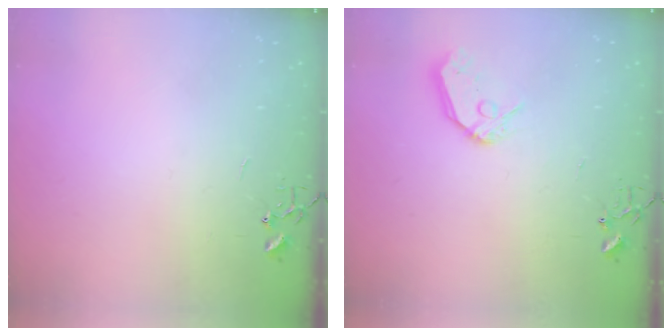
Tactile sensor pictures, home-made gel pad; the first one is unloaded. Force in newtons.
{"total": 10.5, "press": 10.5, "slide": 1.3}